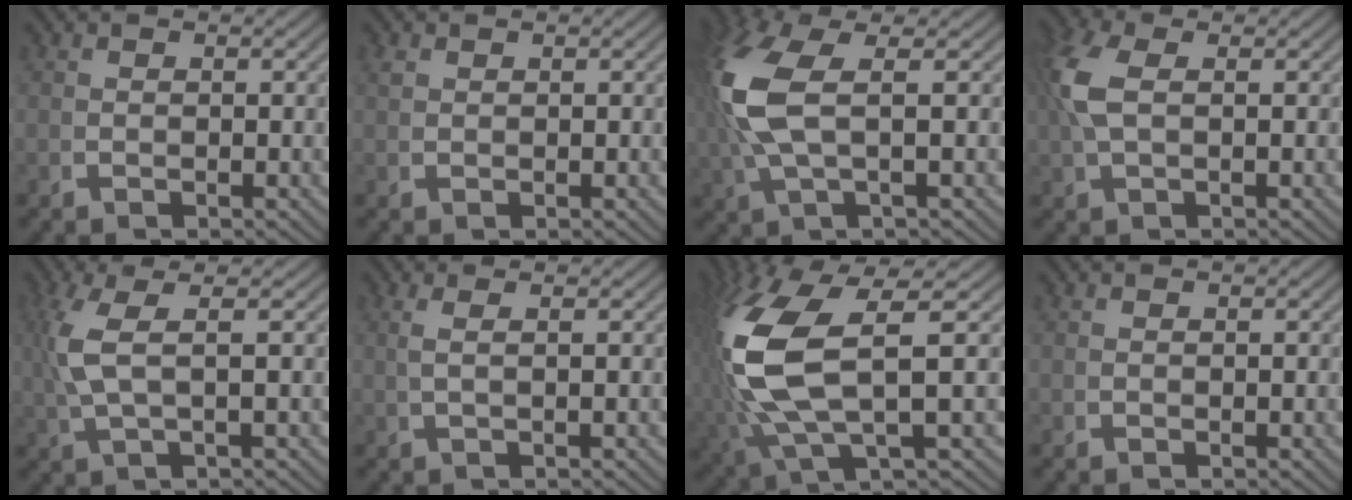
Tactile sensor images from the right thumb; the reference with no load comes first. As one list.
[{"total": 0.8, "force": [0.8, 0.2, 0.1], "torque": [-0.002, -0.001, 0.021]}, {"total": 7.1, "force": [1.2, 2.9, 6.3], "torque": [-0.167, -0.003, 0.037]}, {"total": 3.2, "force": [0.8, 1.4, 2.7], "torque": [-0.083, -0.003, 0.026]}, {"total": 5.0, "force": [1.5, 1.3, 4.6], "torque": [-0.108, 0.007, 0.035]}, {"total": 1.5, "force": [0.7, -0.6, 1.2], "torque": [-0.029, 0.005, 0.018]}, {"total": 12.9, "force": [0.1, 6.7, 11.0], "torque": [-0.258, -0.026, 0.020]}, {"total": 0.0}]